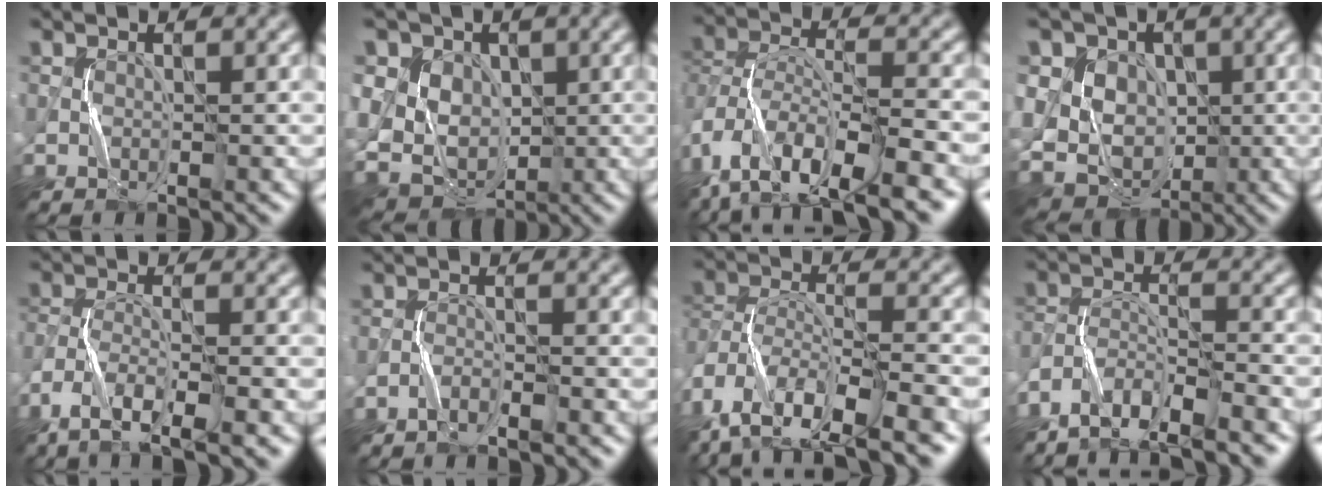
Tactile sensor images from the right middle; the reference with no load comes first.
{"total": 10.8, "force": [2.0, 9.2, 5.3], "torque": [-0.101, 0.036, 0.007]}
{"total": 13.7, "force": [-10.2, 5.4, 7.4], "torque": [-0.147, 0.005, -0.155]}
{"total": 11.9, "force": [1.4, 10.4, 5.6], "torque": [-0.115, 0.040, -0.002]}
{"total": 6.1, "force": [-4.6, 1.1, 3.8], "torque": [-0.075, -0.006, -0.083]}
{"total": 1.5, "force": [-1.3, -0.1, 0.7], "torque": [-0.013, 0.006, -0.023]}
{"total": 14.3, "force": [-11.4, 5.4, 6.7], "torque": [-0.130, 0.005, -0.161]}
{"total": 6.0, "force": [-5.4, 0.8, 2.5], "torque": [-0.047, -0.004, -0.098]}